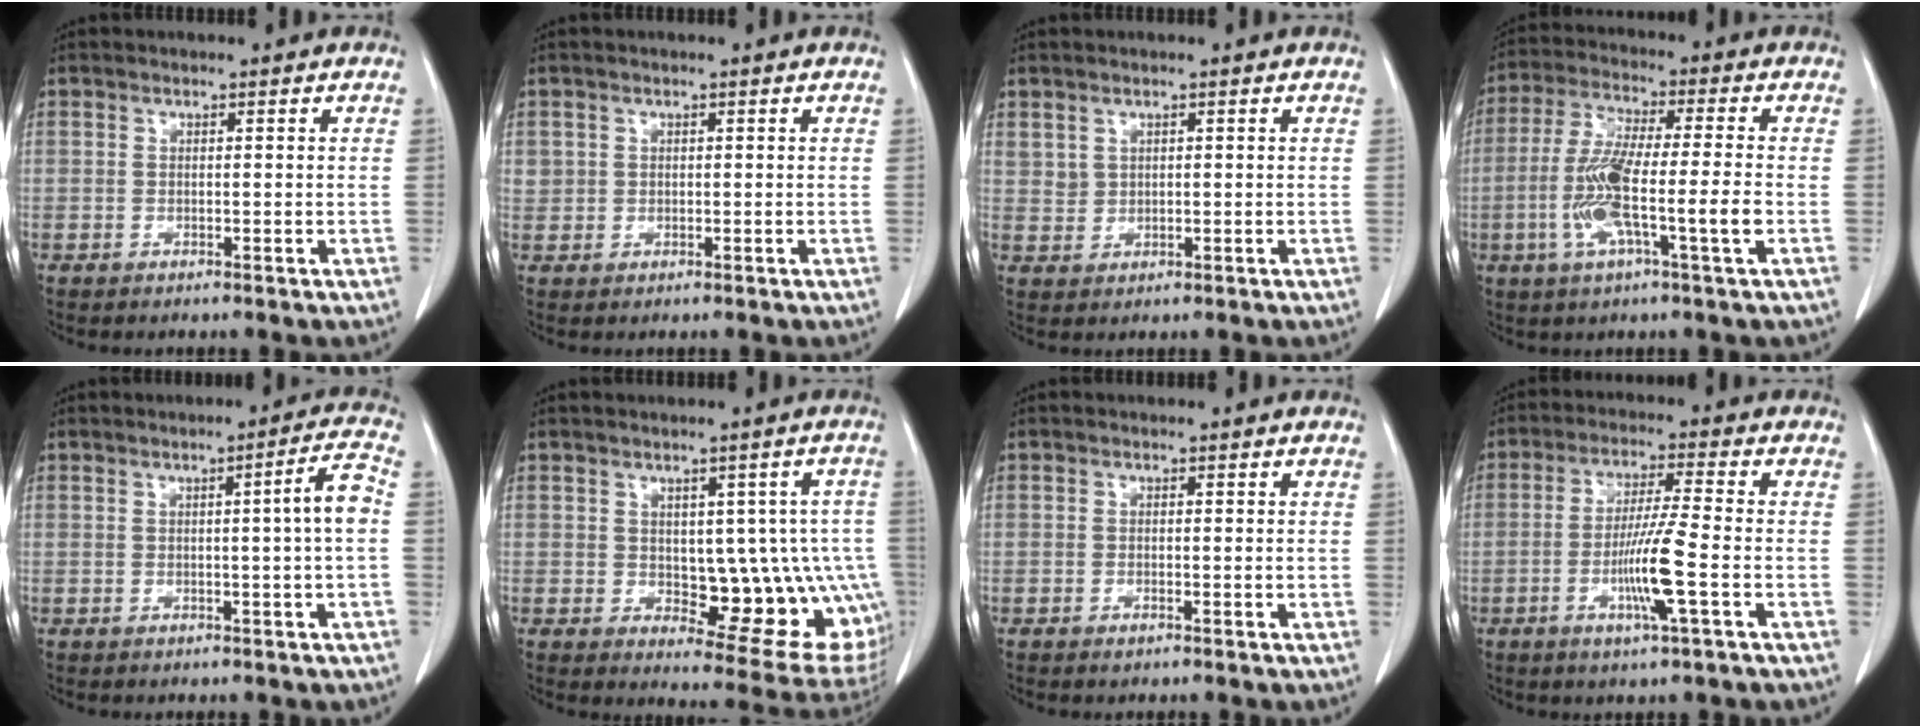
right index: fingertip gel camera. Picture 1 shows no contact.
{"total": 1.7, "force": [0.5, 1.6, 0.3], "torque": [0.007, 0.007, 0.008]}
{"total": 2.0, "force": [1.2, 1.5, 0.6], "torque": [-0.007, 0.001, 0.027]}
{"total": 11.4, "force": [-2.9, 0.4, 11.0], "torque": [-0.217, -0.004, -0.059]}
{"total": 4.7, "force": [-0.2, -0.8, 4.6], "torque": [-0.064, 0.005, -0.001]}
{"total": 13.5, "force": [-0.8, 5.9, 12.2], "torque": [-0.110, 0.012, 0.009]}
{"total": 0.6, "force": [-0.4, 0.2, 0.4], "torque": [-0.008, 0.000, -0.003]}
{"total": 8.5, "force": [-2.6, -0.6, 8.1], "torque": [-0.154, -0.010, -0.050]}